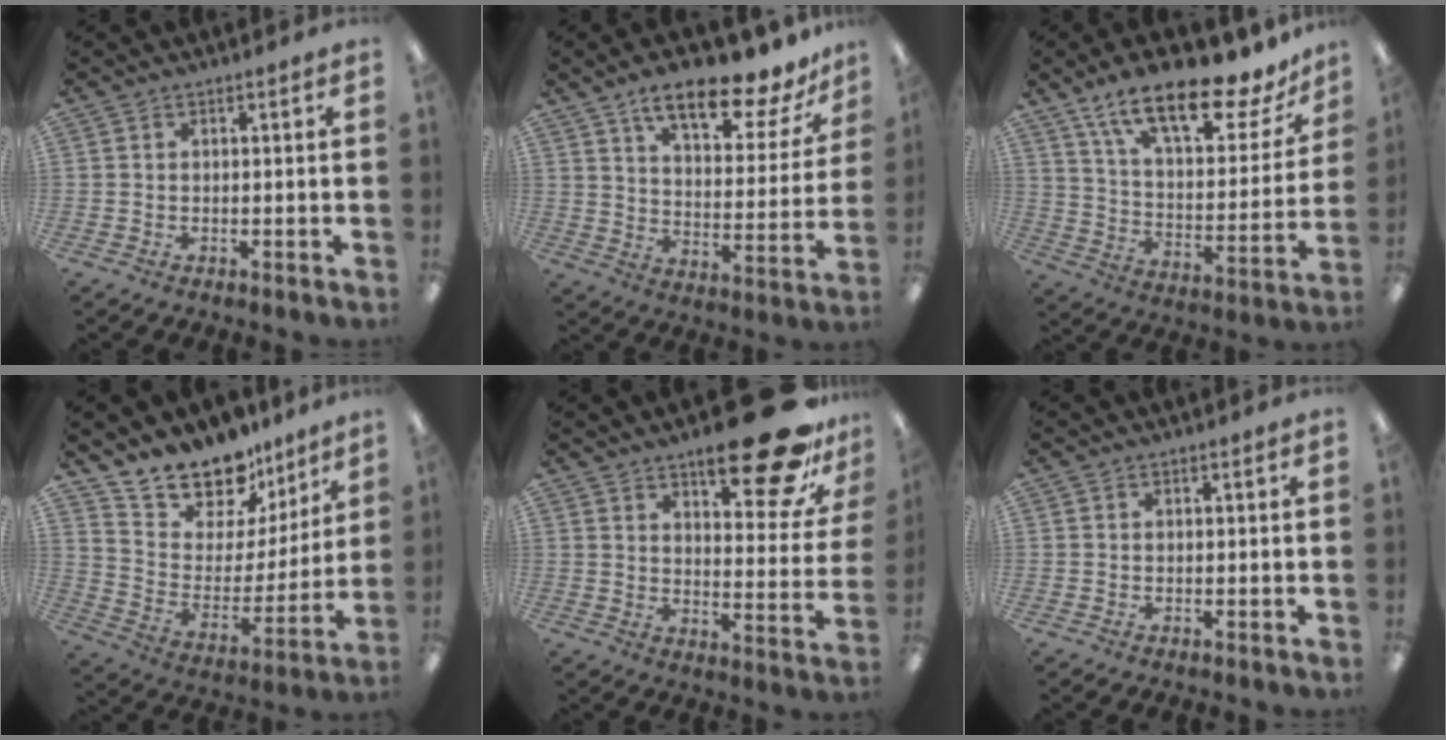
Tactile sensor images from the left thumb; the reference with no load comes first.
{"total": 16.4, "force": [12.1, 5.1, 9.8], "torque": [-0.151, -0.071, 0.200]}
{"total": 21.3, "force": [15.2, 6.9, 13.2], "torque": [-0.214, -0.095, 0.254]}
{"total": 15.4, "force": [14.0, 6.2, 2.1], "torque": [-0.067, -0.127, 0.258]}
{"total": 22.1, "force": [14.9, 7.1, 14.8], "torque": [-0.191, -0.102, 0.238]}
{"total": 0.0}